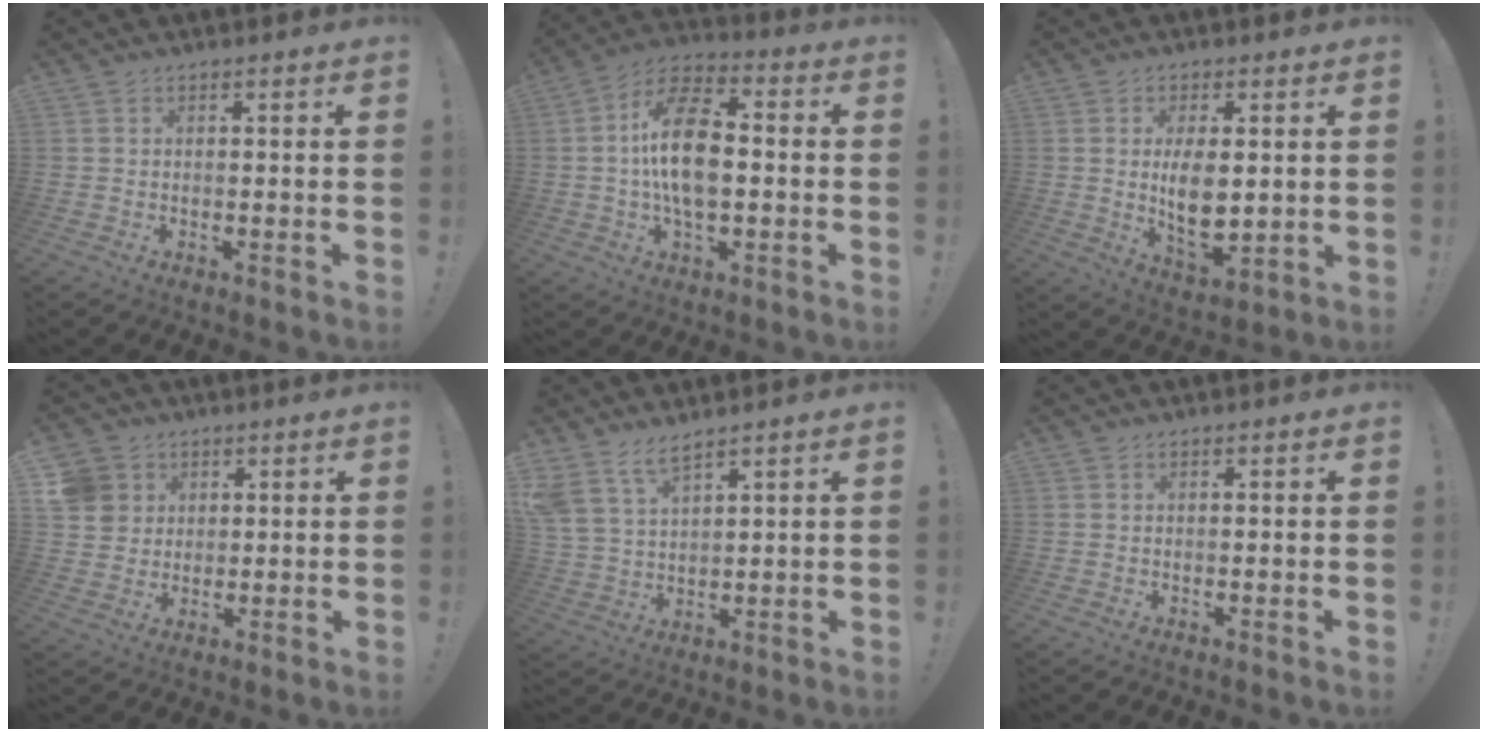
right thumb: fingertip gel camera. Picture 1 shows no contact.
{"total": 15.6, "force": [-0.2, 8.7, 13.0], "torque": [-0.233, 0.015, -0.006]}
{"total": 9.7, "force": [1.1, 4.8, 8.3], "torque": [-0.130, -0.024, 0.018]}
{"total": 8.1, "force": [3.0, 7.3, 1.9], "torque": [-0.032, -0.014, 0.061]}
{"total": 7.6, "force": [6.3, 2.6, 3.4], "torque": [-0.083, -0.027, 0.123]}
{"total": 0.0}